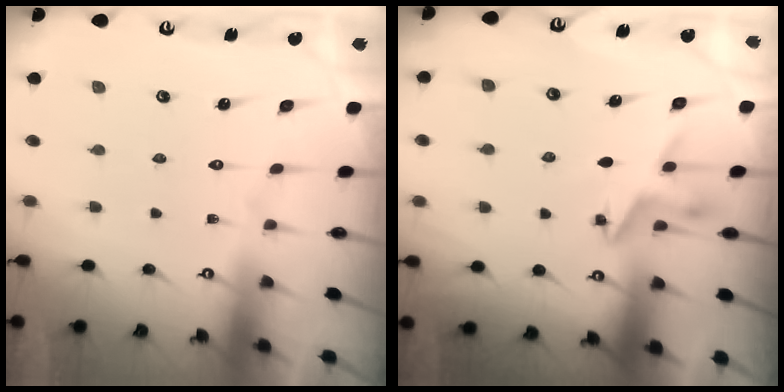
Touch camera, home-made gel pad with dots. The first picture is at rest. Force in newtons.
{"total": 5.0, "press": 4.9, "slide": 0.8}